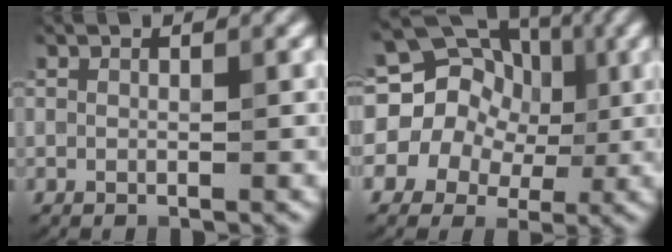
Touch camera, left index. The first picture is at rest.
{"total": 15.6, "force": [2.3, 14.0, 6.6], "torque": [-0.114, 0.042, -0.005]}